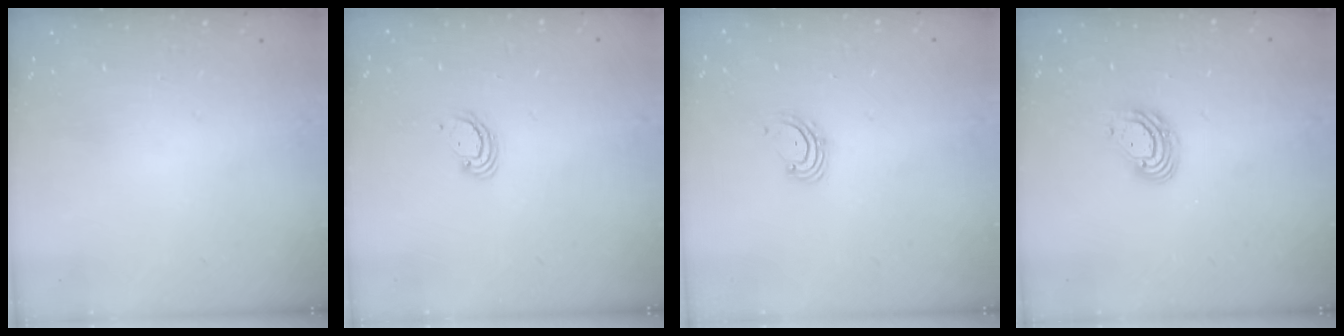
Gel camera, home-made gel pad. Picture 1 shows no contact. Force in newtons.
{"total": 2.7, "press": 2.7, "slide": 0.2}
{"total": 2.5, "press": 2.4, "slide": 0.4}
{"total": 7.9, "press": 7.8, "slide": 1.5}